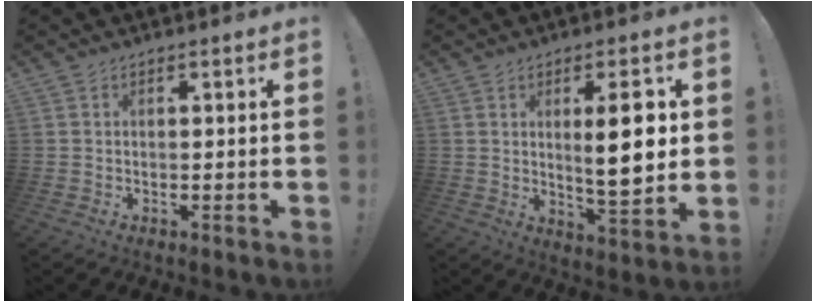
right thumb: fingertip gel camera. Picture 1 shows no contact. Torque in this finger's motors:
{"motor_torque": [-0.11, 0.67, 0.57, 0.56, 0.25]}